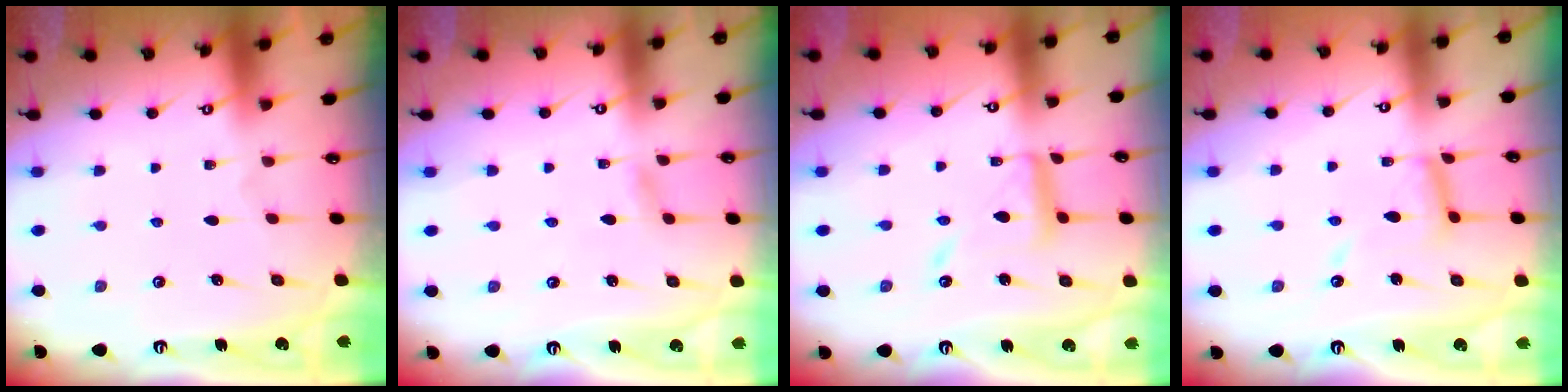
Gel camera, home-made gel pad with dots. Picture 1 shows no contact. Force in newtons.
{"total": 2.8, "press": 2.8, "slide": 0.4}
{"total": 12.1, "press": 12.0, "slide": 1.0}
{"total": 11.1, "press": 11.0, "slide": 1.0}